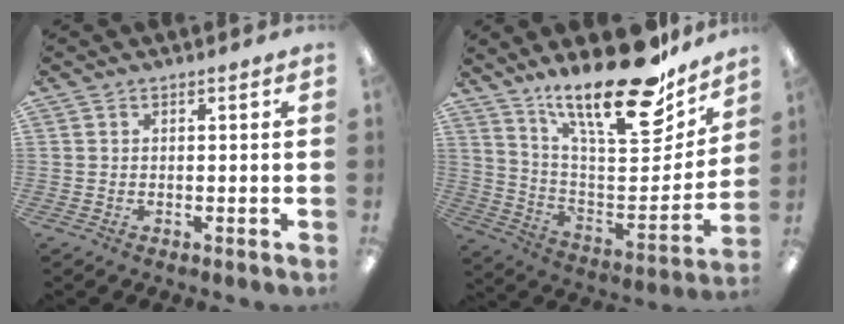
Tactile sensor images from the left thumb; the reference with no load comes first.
{"total": 24.4, "force": [18.6, 6.9, 14.2], "torque": [-0.214, -0.130, 0.309]}